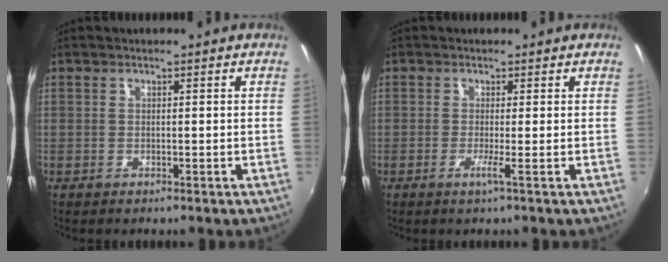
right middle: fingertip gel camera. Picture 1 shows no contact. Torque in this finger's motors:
{"motor_torque": [0.93, -0.92, 0.01, 0.04]}